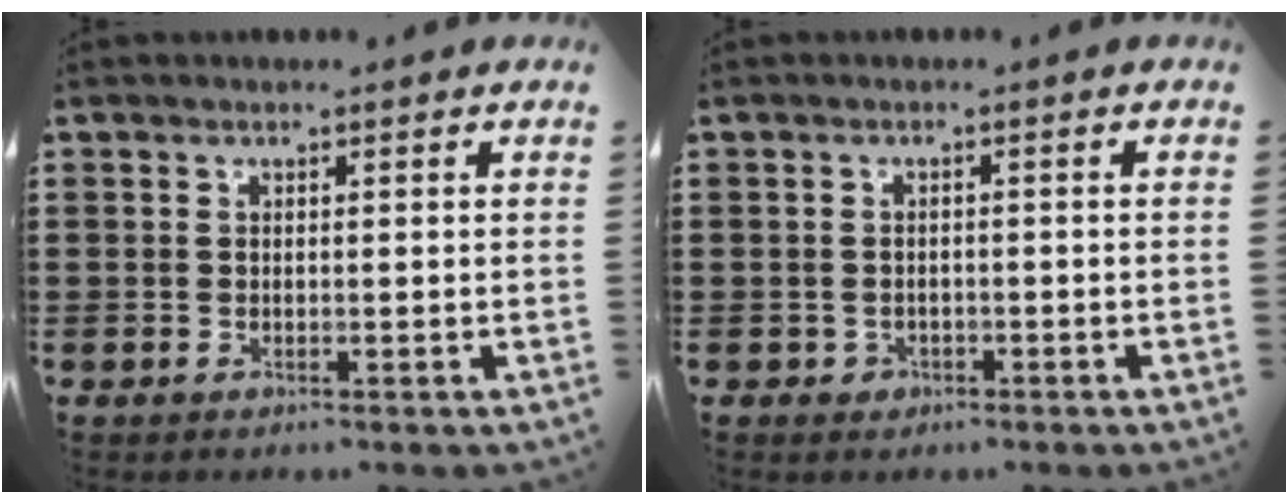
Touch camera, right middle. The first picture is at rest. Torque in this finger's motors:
{"motor_torque": [1.00, -0.05, 0.00, 0.00]}